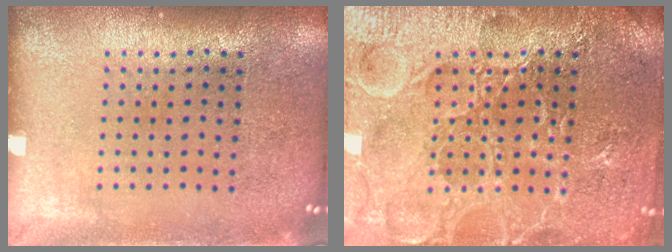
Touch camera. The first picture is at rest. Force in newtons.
{"total": 6.8, "press": 6.7, "slide": 1.0}